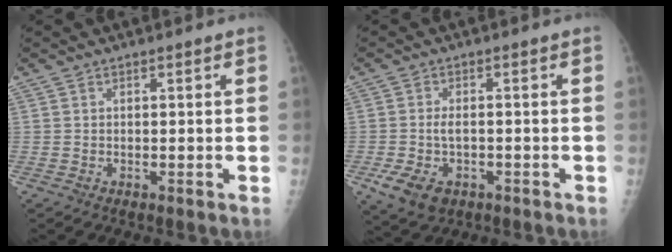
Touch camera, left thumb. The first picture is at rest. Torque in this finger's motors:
{"motor_torque": [-0.81, 0.91, 0.67, 0.27, 0.24]}